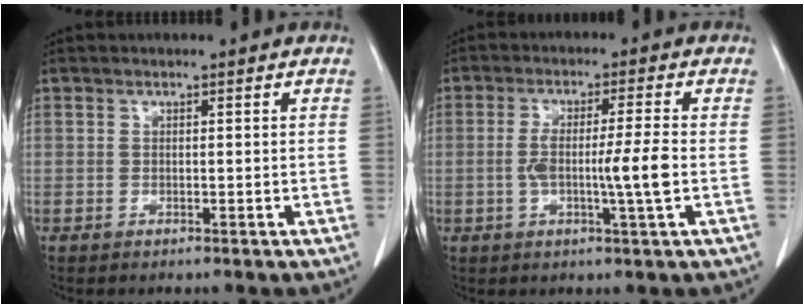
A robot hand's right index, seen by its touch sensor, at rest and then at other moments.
{"total": 7.2, "force": [-1.2, -0.4, 7.1], "torque": [-0.132, -0.002, -0.020]}